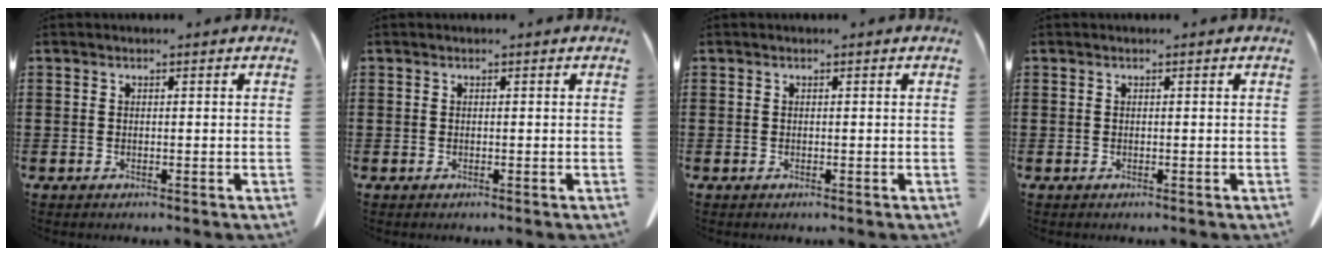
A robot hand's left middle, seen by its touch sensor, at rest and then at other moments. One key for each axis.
{"total": 0.0}
{"total": 0.0}
{"total": 0.0}